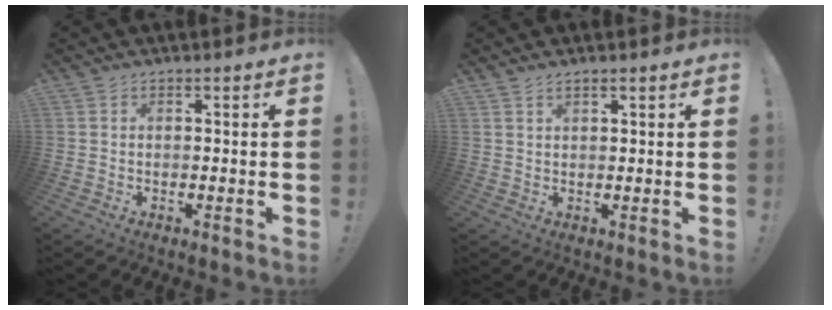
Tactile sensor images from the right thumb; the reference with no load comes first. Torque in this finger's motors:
{"motor_torque": [-0.46, 0.03, -0.04, -0.08, 0.07]}